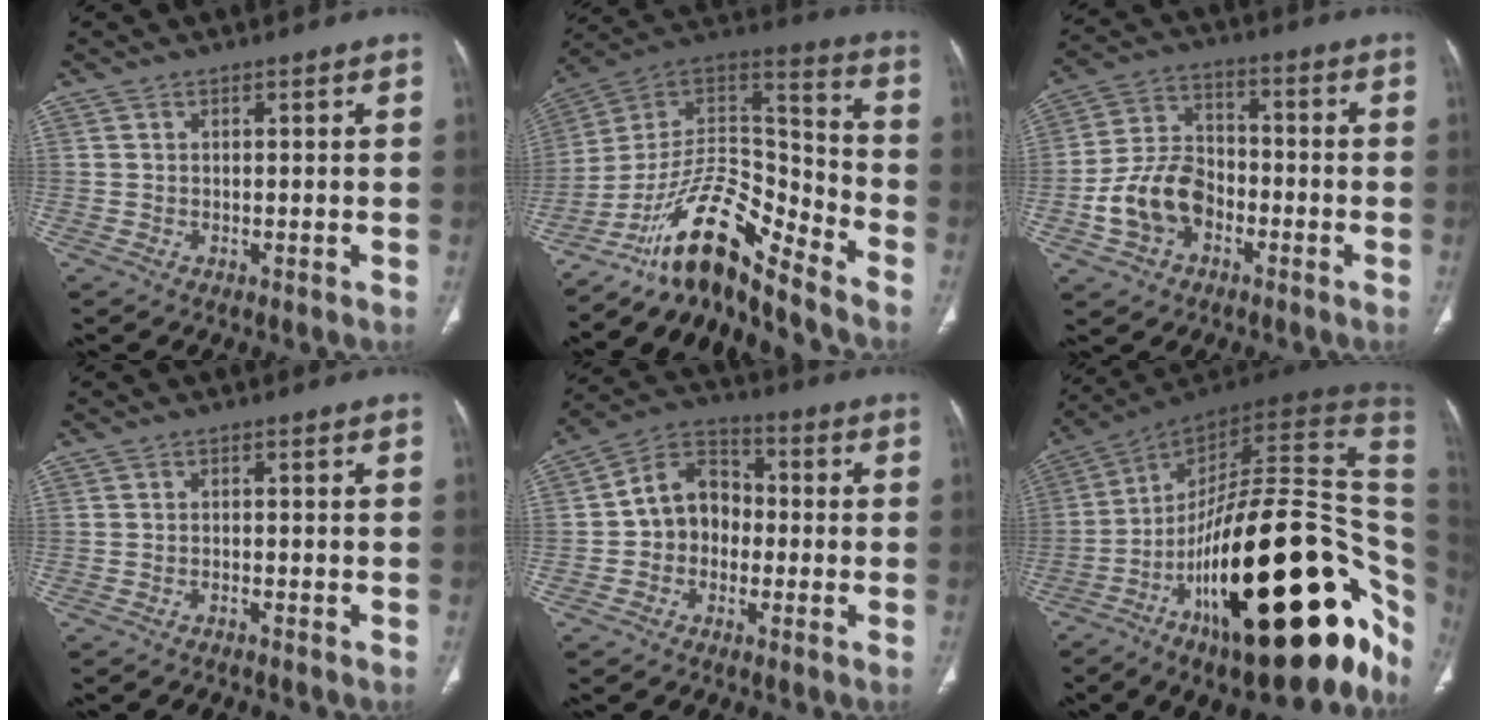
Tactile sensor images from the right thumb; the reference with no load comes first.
{"total": 16.1, "force": [-13.0, 4.5, 8.4], "torque": [-0.119, 0.121, -0.235]}
{"total": 12.5, "force": [-4.5, 9.1, 7.3], "torque": [-0.124, 0.038, -0.085]}
{"total": 0.9, "force": [-0.8, 0.1, 0.3], "torque": [-0.013, 0.009, -0.011]}
{"total": 9.9, "force": [-1.2, 8.1, 5.5], "torque": [-0.061, 0.038, -0.036]}
{"total": 41.4, "force": [-9.5, 15.6, 37.2], "torque": [-0.445, 0.066, -0.141]}